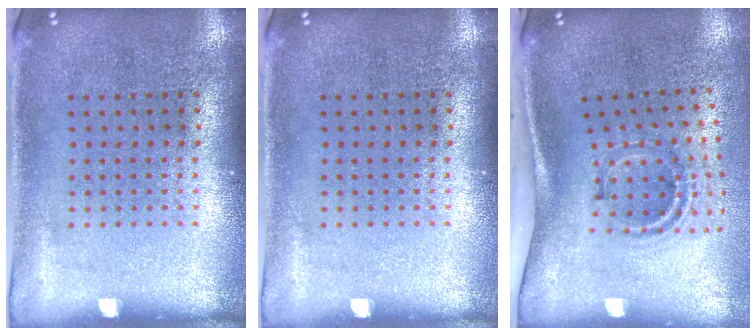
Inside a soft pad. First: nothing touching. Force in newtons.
{"total": 0.0}
{"total": 1.4, "press": 1.0, "slide": 1.0}